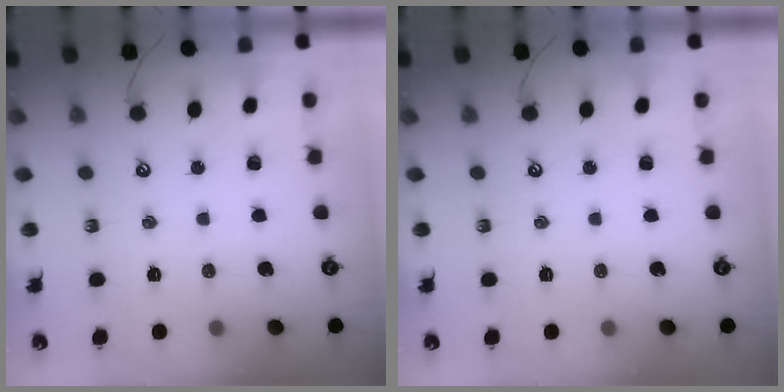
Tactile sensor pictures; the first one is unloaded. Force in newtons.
{"total": 0.0}